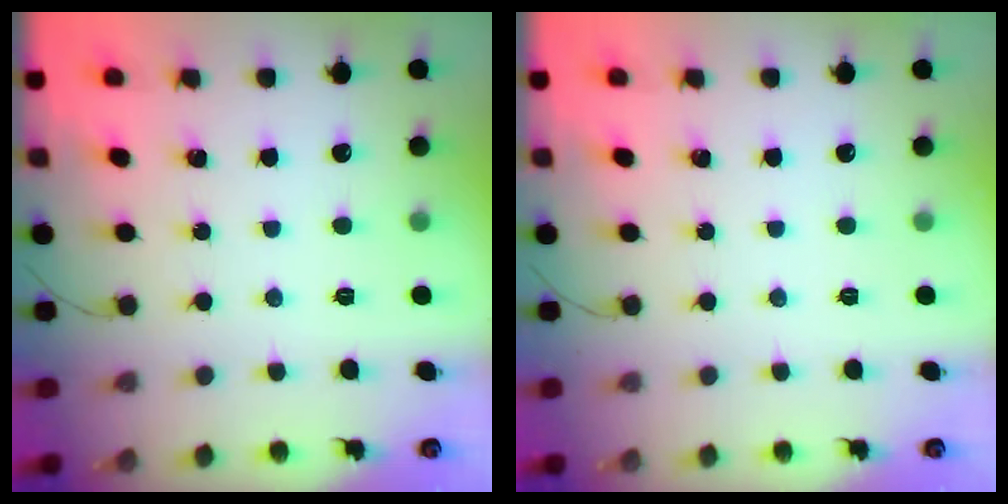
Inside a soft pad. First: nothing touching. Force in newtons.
{"total": 0.0}